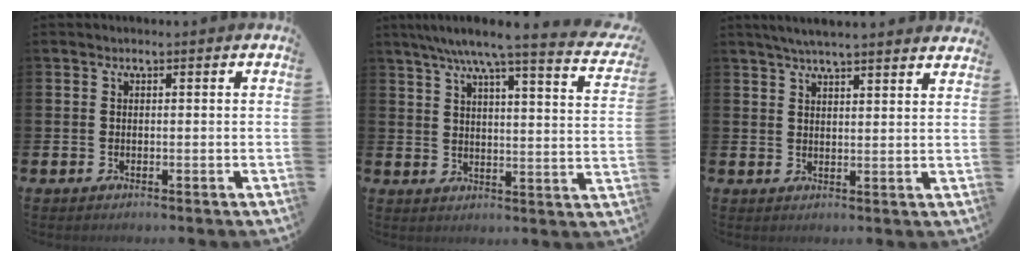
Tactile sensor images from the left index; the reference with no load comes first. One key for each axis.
{"total": 6.7, "fx": 5.6, "fy": 0.2, "fz": 3.6, "tx": -0.077, "ty": -0.042, "tz": 0.087}
{"total": 4.7, "fx": 4.5, "fy": -0.2, "fz": 1.3, "tx": -0.029, "ty": -0.018, "tz": 0.080}